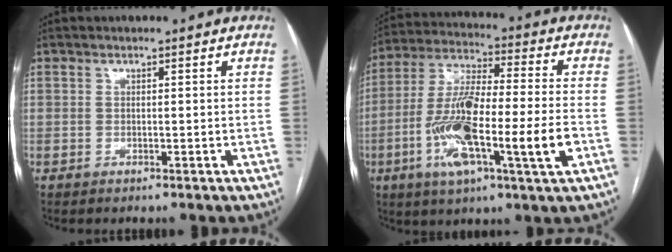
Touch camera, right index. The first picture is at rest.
{"total": 18.0, "force": [-5.1, 1.8, 17.2], "torque": [-0.321, -0.007, -0.090]}